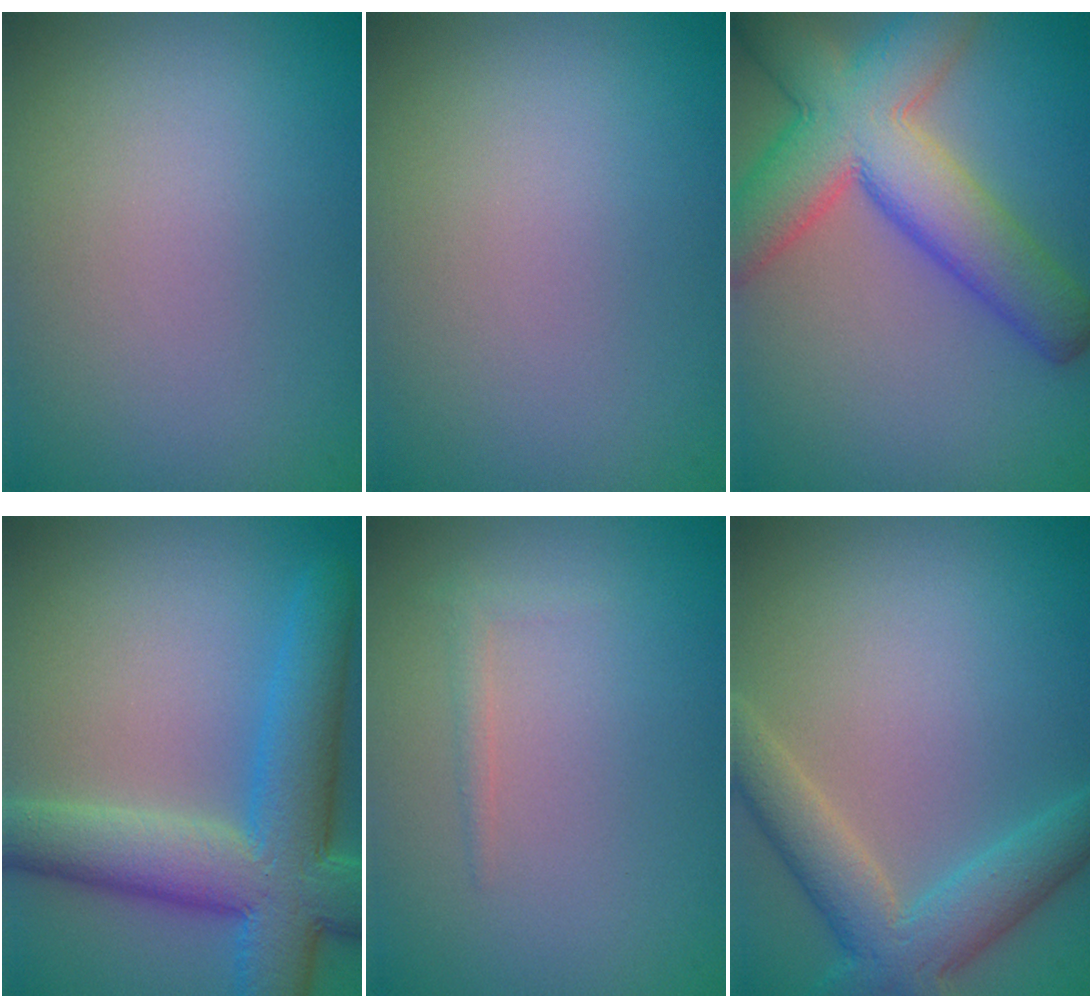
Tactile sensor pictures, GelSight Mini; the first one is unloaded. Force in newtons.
{"total": 0.0}
{"total": 9.6, "press": 9.6, "slide": 0.5}
{"total": 9.5, "press": 9.4, "slide": 0.5}
{"total": 0.8, "press": 0.8, "slide": 0.0}
{"total": 5.2, "press": 5.2, "slide": 0.3}